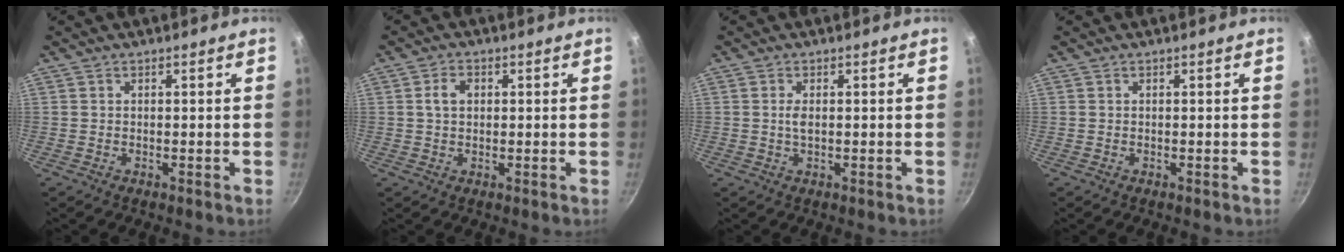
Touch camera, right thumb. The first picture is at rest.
{"total": 3.3, "force": [0.6, 2.4, 2.2], "torque": [-0.030, 0.004, 0.009]}
{"total": 1.7, "force": [0.2, 0.8, 1.6], "torque": [-0.033, 0.000, 0.003]}
{"total": 0.0}